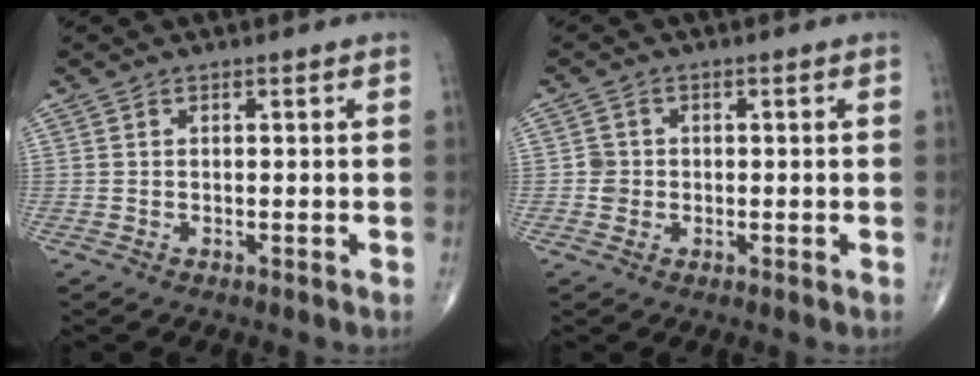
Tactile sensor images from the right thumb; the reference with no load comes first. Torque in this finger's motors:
{"motor_torque": [0.01, 0.18, 0.13, 0.09, -0.01]}